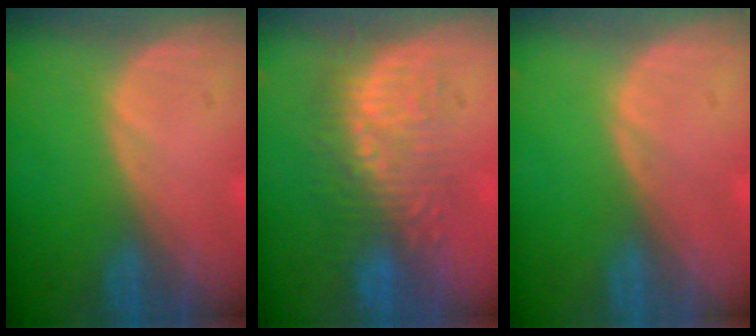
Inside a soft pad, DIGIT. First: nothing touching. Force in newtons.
{"total": 9.1, "press": 8.6, "slide": 2.8}
{"total": 0.0}